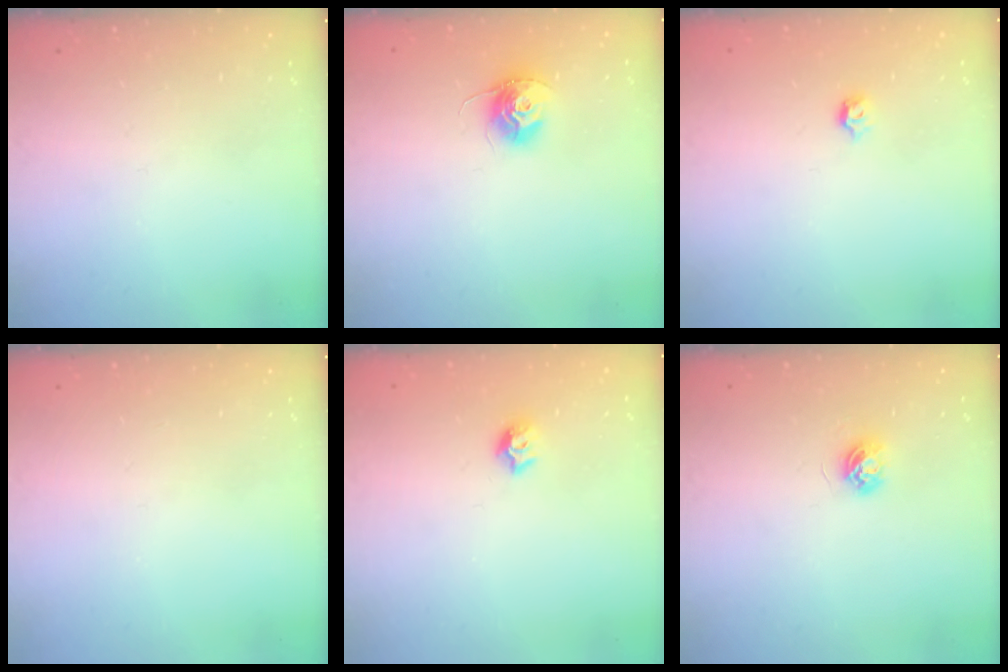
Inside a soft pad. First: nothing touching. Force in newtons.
{"total": 11.2, "press": 11.2, "slide": 0.7}
{"total": 3.2, "press": 3.1, "slide": 0.7}
{"total": 0.0}
{"total": 6.7, "press": 6.7, "slide": 0.8}
{"total": 4.2, "press": 4.2, "slide": 0.4}